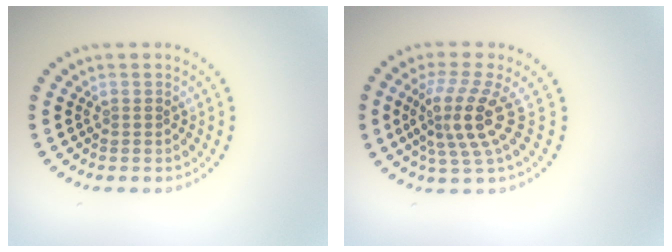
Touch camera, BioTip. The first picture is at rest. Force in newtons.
{"total": 4.2, "press": 3.1, "slide": 2.9}